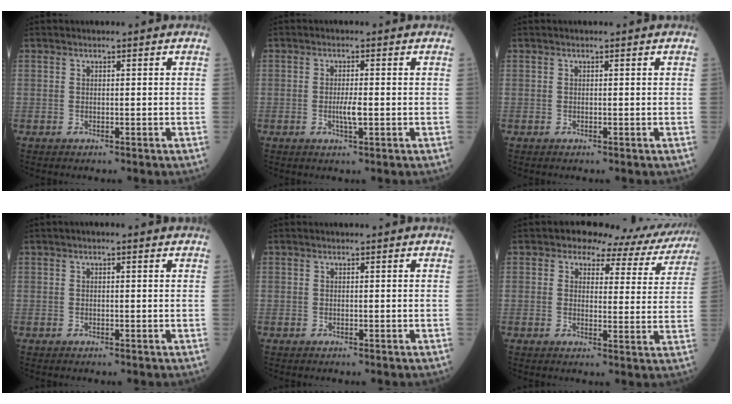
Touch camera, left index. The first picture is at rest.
{"total": 2.5, "force": [-0.4, 0.2, 2.4], "torque": [-0.048, -0.003, -0.005]}
{"total": 0.0}
{"total": 1.1, "force": [0.6, 0.2, 0.9], "torque": [-0.023, 0.011, 0.006]}
{"total": 0.0}
{"total": 10.6, "force": [9.2, 4.6, 2.2], "torque": [0.000, 0.001, 0.078]}